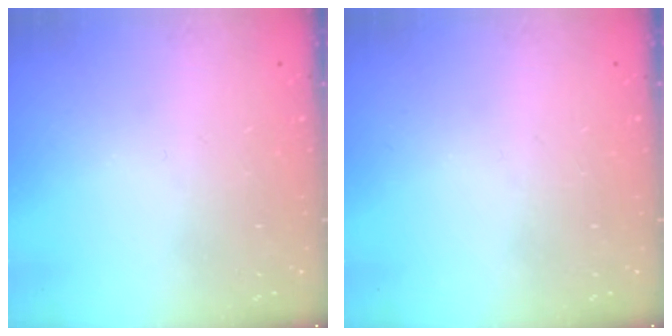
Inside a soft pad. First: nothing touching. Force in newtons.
{"total": 0.0}